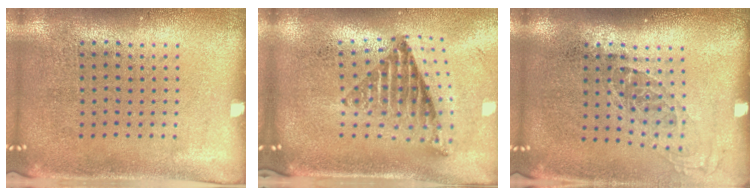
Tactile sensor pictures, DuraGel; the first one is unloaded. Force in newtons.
{"total": 1.5, "press": 1.3, "slide": 0.9}
{"total": 1.2, "press": 1.0, "slide": 0.7}